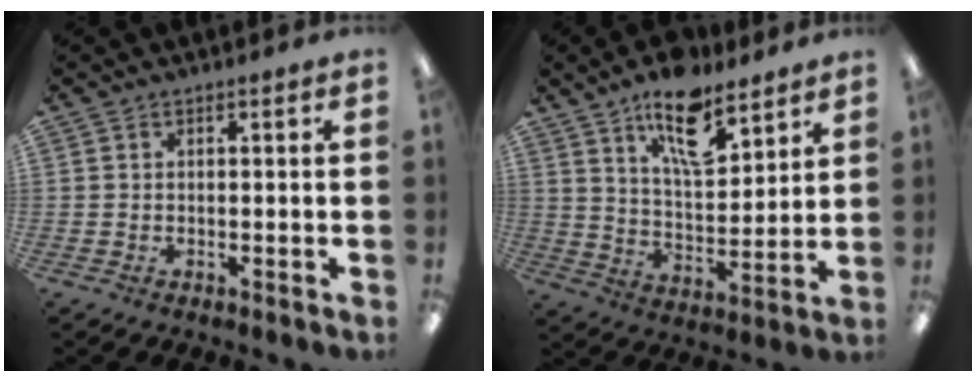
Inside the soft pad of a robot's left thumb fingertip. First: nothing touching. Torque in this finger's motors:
{"motor_torque": [0.36, 0.24, 1.18, -1.54, 0.34]}